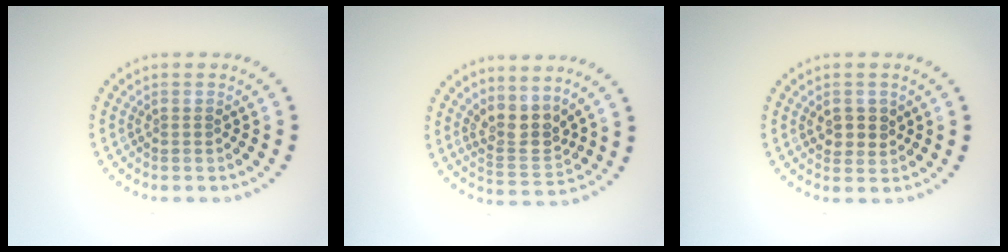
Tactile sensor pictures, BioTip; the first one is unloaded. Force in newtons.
{"total": 3.1, "press": 2.5, "slide": 1.8}
{"total": 2.3, "press": 2.2, "slide": 0.6}